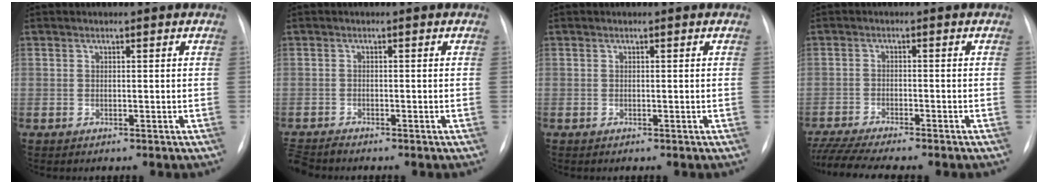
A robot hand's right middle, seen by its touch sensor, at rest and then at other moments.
{"total": 2.7, "force": [-2.6, -0.2, 0.6], "torque": [-0.013, -0.011, -0.049]}
{"total": 0.0}
{"total": 10.0, "force": [-8.7, 0.5, 4.9], "torque": [-0.068, -0.014, -0.134]}